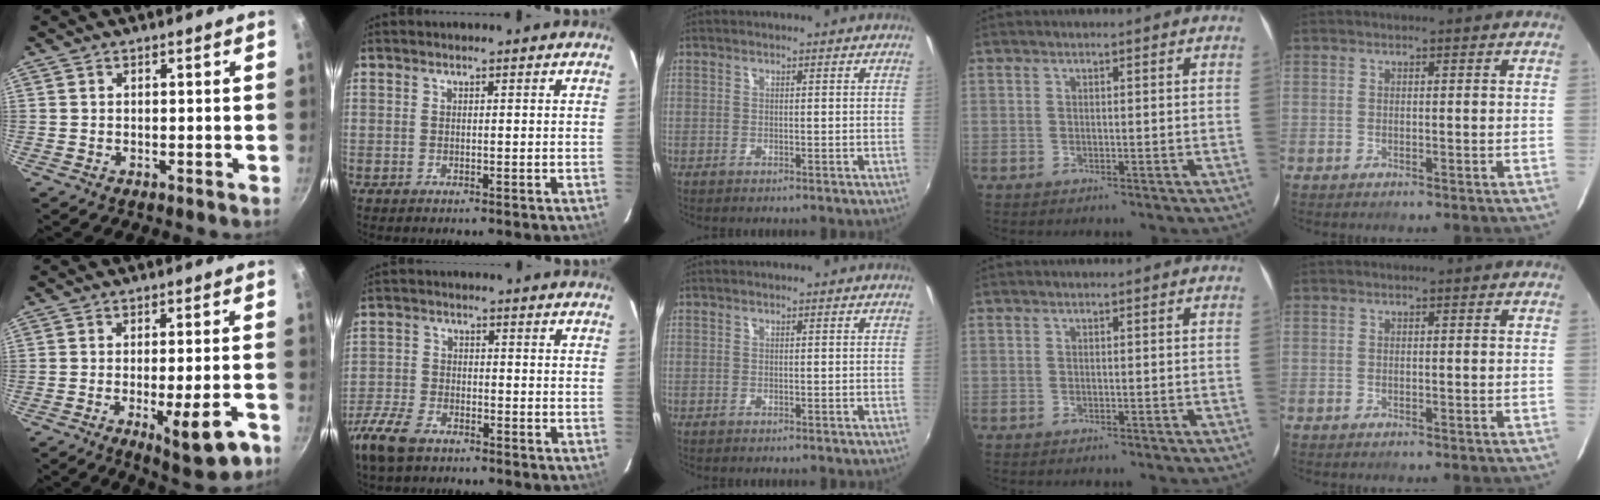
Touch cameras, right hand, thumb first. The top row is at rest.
{"thumb": {"total": 10.8, "force": [-4.7, 2.6, 9.3], "torque": [-0.114, 0.008, -0.057]}, "index": {"total": 9.0, "force": [-6.4, 4.5, 4.5], "torque": [-0.123, -0.011, -0.134]}}